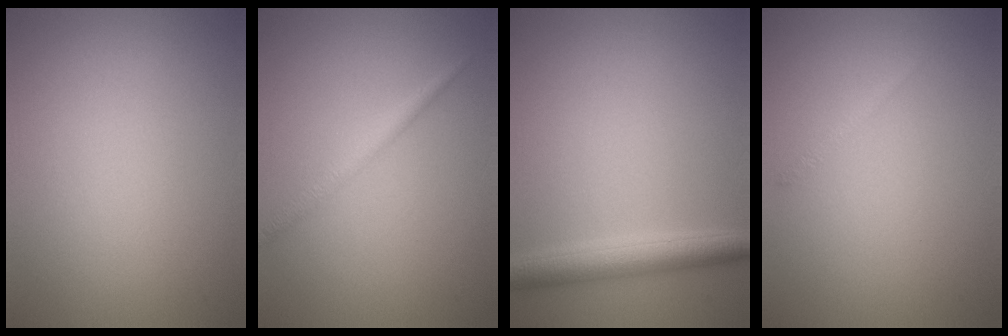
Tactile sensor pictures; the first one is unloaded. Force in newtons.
{"total": 1.6, "press": 1.6, "slide": 0.0}
{"total": 3.4, "press": 3.4, "slide": 0.1}
{"total": 0.5, "press": 0.5, "slide": 0.0}